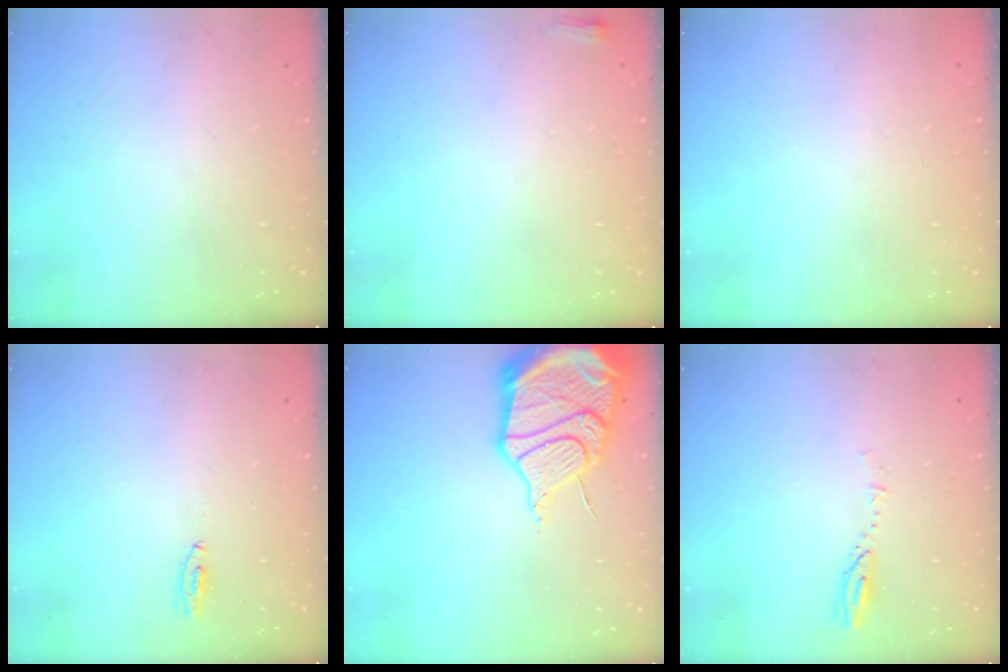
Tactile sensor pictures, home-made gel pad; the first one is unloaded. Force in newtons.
{"total": 3.0, "press": 2.8, "slide": 1.2}
{"total": 0.0}
{"total": 3.4, "press": 3.1, "slide": 1.4}
{"total": 21.7, "press": 21.6, "slide": 2.4}
{"total": 3.2, "press": 3.2, "slide": 0.3}